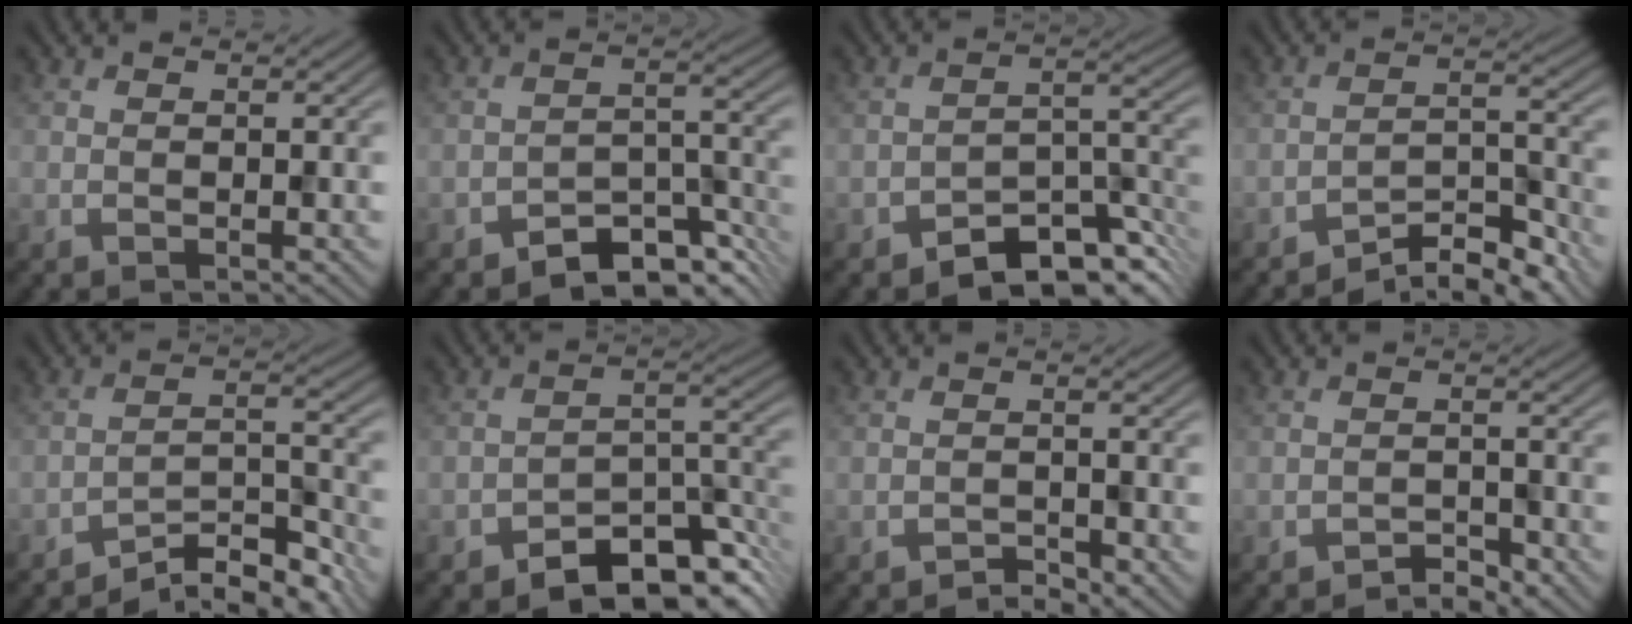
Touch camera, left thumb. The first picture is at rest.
{"total": 6.5, "force": [-5.0, 2.7, 3.2], "torque": [-0.040, 0.001, -0.089]}
{"total": 8.0, "force": [-6.2, 3.2, 4.0], "torque": [-0.043, 0.002, -0.118]}
{"total": 6.5, "force": [-5.6, 1.5, 3.0], "torque": [-0.041, 0.011, -0.099]}
{"total": 7.4, "force": [-6.4, 1.5, 3.3], "torque": [-0.048, 0.011, -0.112]}
{"total": 8.8, "force": [-6.6, 3.6, 4.7], "torque": [-0.052, 0.002, -0.124]}
{"total": 1.7, "force": [-1.5, 0.4, 0.6], "torque": [-0.006, 0.003, -0.030]}
{"total": 2.1, "force": [-1.9, 0.6, 0.7], "torque": [-0.006, 0.005, -0.038]}